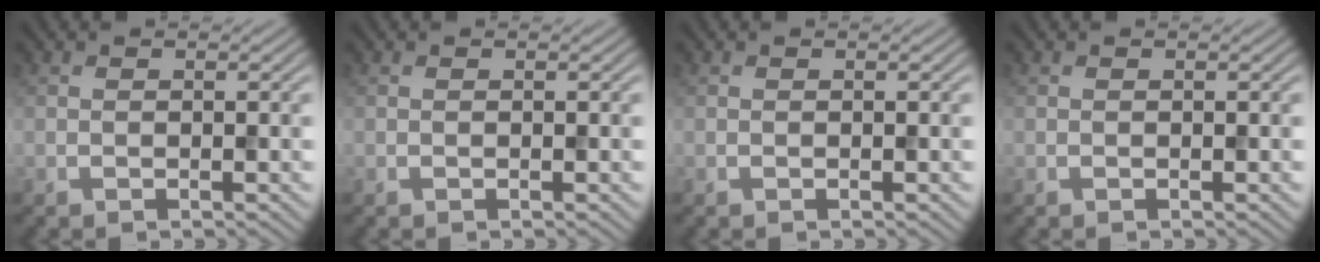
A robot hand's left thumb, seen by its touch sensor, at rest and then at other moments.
{"total": 0.0}
{"total": 0.0}
{"total": 0.0}